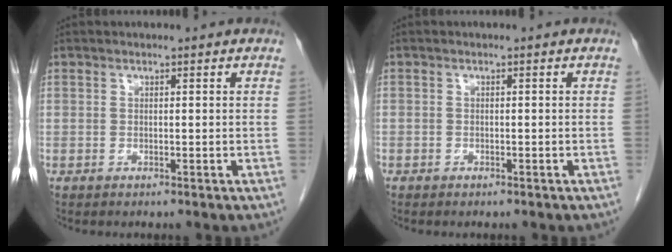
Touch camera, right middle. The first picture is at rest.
{"total": 0.6, "force": [-0.5, 0.4, 0.0], "torque": [-0.008, 0.003, -0.011]}